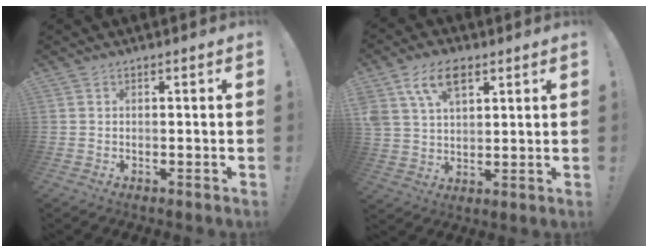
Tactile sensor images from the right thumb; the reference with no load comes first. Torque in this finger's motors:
{"motor_torque": [0.31, 0.38, 1.13, 0.36, 0.36]}